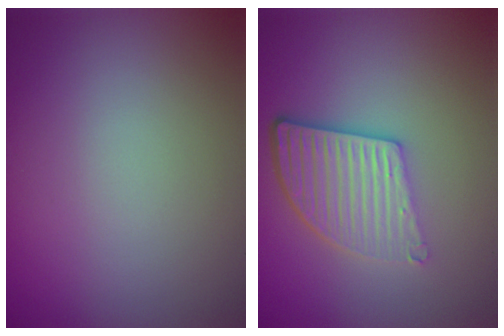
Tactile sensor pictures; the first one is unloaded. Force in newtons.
{"total": 5.2, "press": 3.8, "slide": 3.6}